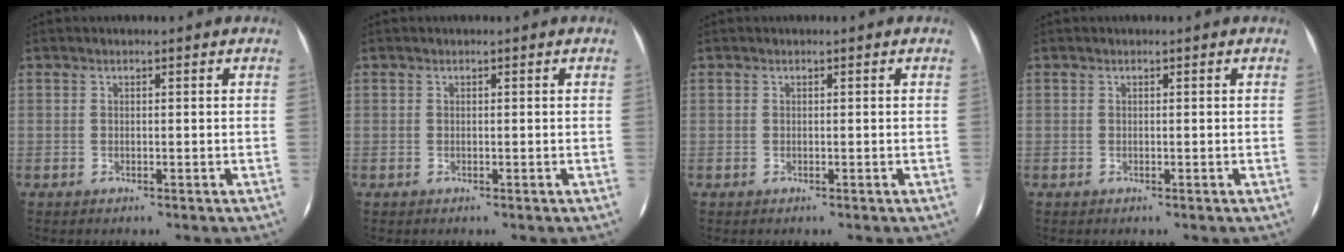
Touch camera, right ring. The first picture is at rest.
{"total": 0.0}
{"total": 0.0}
{"total": 0.0}